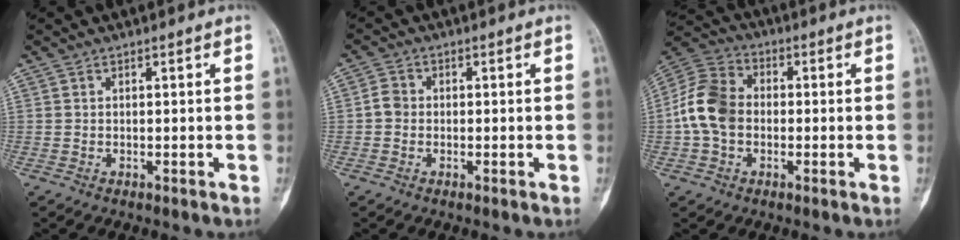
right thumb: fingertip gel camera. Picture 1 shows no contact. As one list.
[{"total": 2.4, "force": [-0.6, 2.0, 1.2], "torque": [-0.013, 0.006, -0.021]}, {"total": 10.8, "force": [-1.1, 8.1, 7.1], "torque": [-0.136, 0.031, -0.036]}]